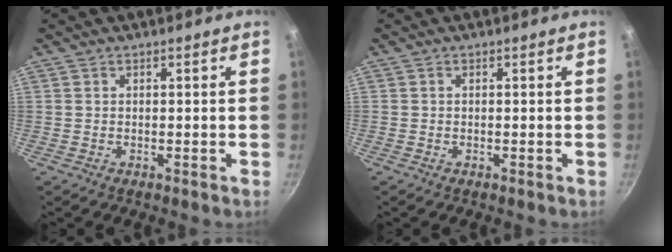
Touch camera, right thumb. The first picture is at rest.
{"total": 0.0}